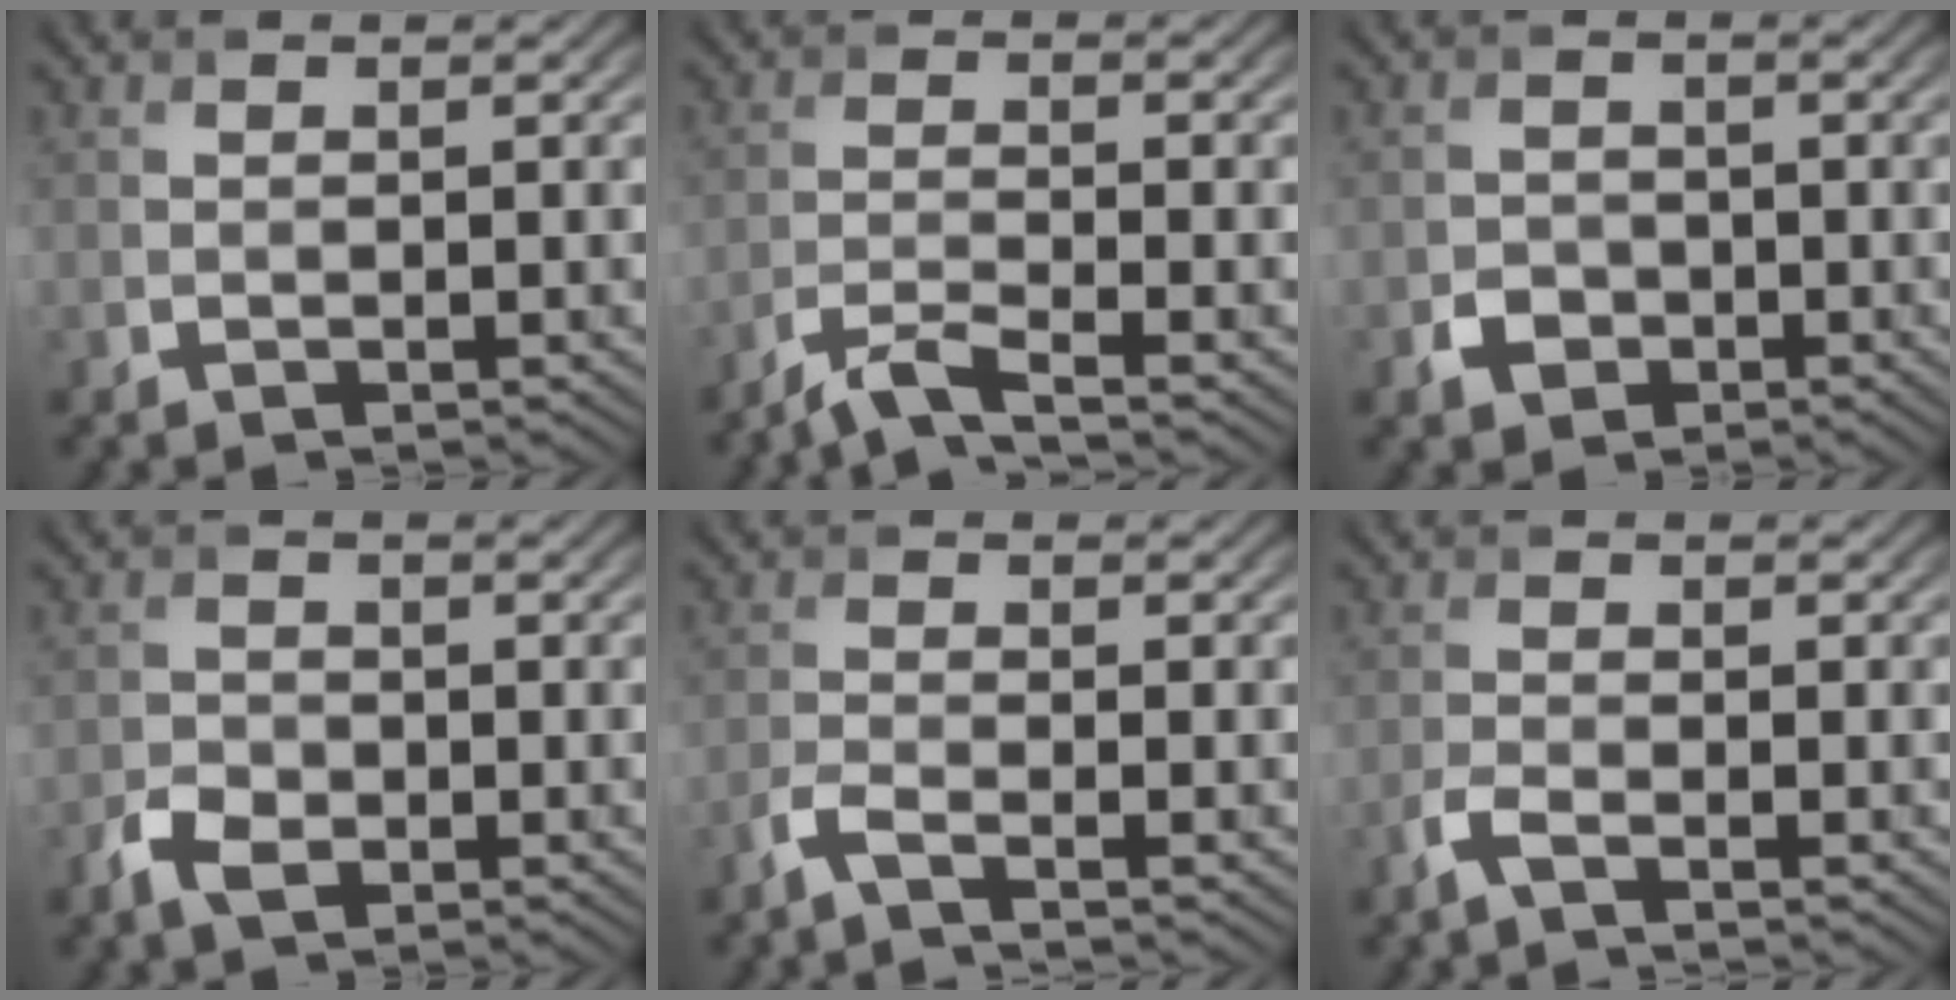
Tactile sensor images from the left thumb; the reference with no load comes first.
{"total": 3.9, "force": [-3.1, 0.4, 2.4], "torque": [-0.041, 0.001, -0.077]}
{"total": 2.5, "force": [-1.3, 2.0, 0.9], "torque": [-0.014, -0.002, -0.027]}
{"total": 3.0, "force": [-1.6, 1.9, 1.6], "torque": [-0.035, -0.002, -0.037]}
{"total": 2.4, "force": [-1.8, 0.3, 1.6], "torque": [-0.035, -0.002, -0.049]}
{"total": 2.1, "force": [-1.5, 0.4, 1.4], "torque": [-0.034, -0.001, -0.039]}